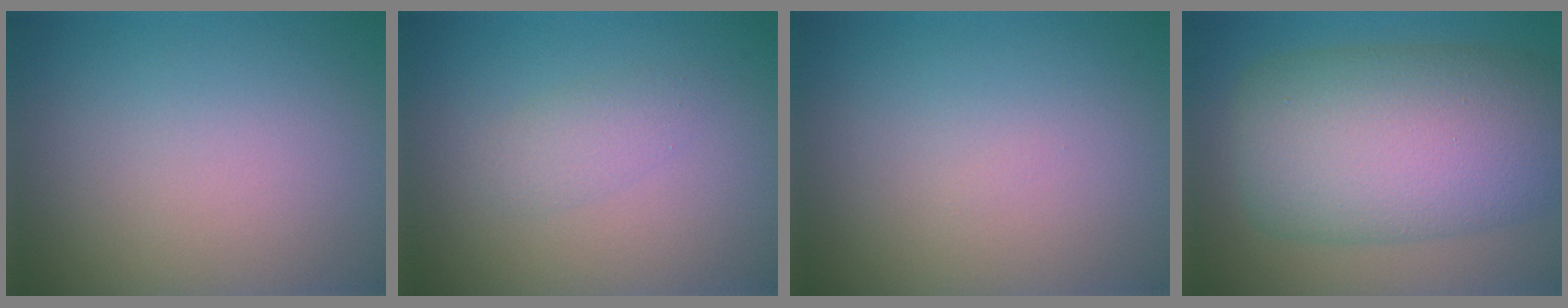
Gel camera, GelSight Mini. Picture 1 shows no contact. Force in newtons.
{"total": 1.5, "press": 1.5, "slide": 0.1}
{"total": 0.0}
{"total": 12.3, "press": 12.3, "slide": 0.4}